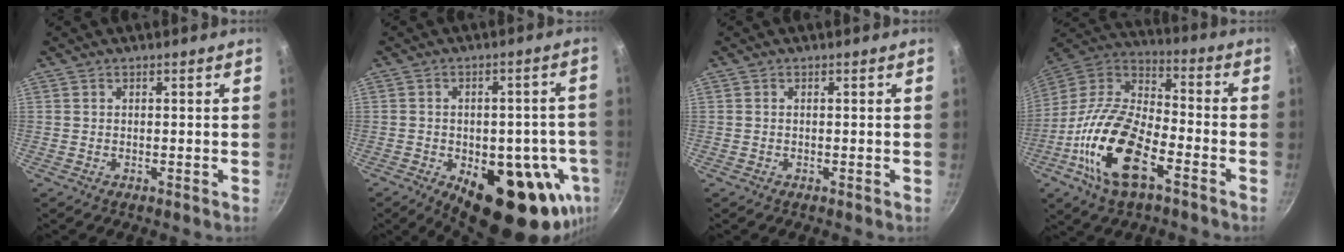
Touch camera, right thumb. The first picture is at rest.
{"total": 21.0, "force": [-7.8, 10.6, 16.3], "torque": [-0.158, 0.007, -0.095]}
{"total": 0.0}
{"total": 20.3, "force": [-8.5, 9.5, 15.8], "torque": [-0.291, 0.041, -0.180]}